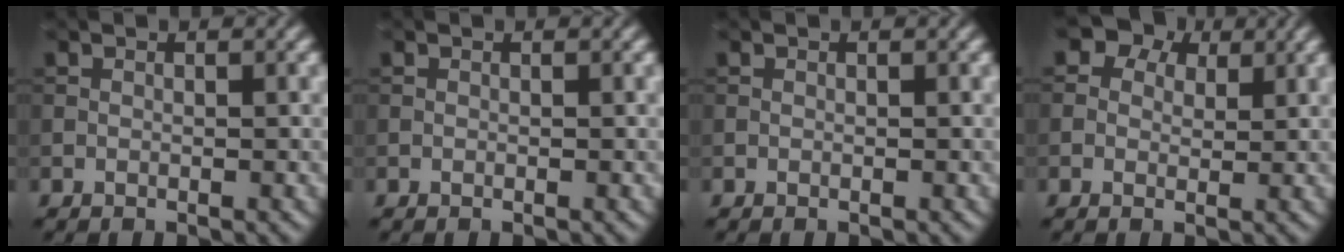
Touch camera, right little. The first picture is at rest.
{"total": 0.0}
{"total": 0.0}
{"total": 5.1, "force": [2.7, 3.7, 2.2], "torque": [-0.032, 0.006, 0.013]}